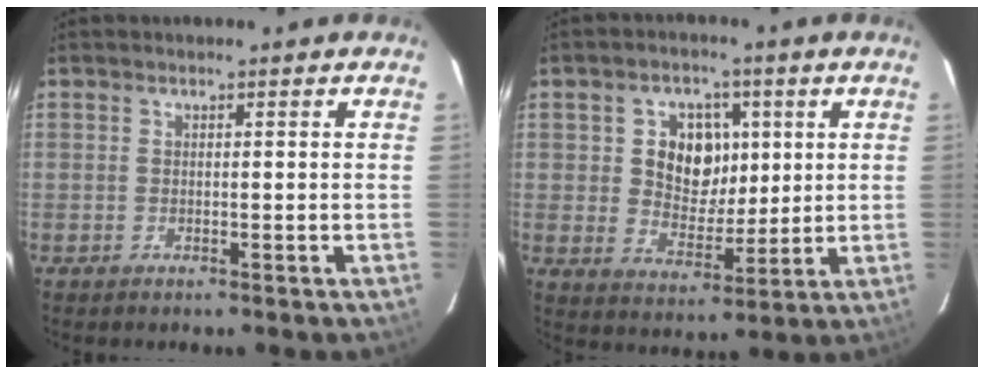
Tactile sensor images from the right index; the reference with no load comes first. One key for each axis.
{"total": 9.5, "fx": 2.0, "fy": 7.7, "fz": 5.2, "tx": -0.100, "ty": 0.009, "tz": 0.040}